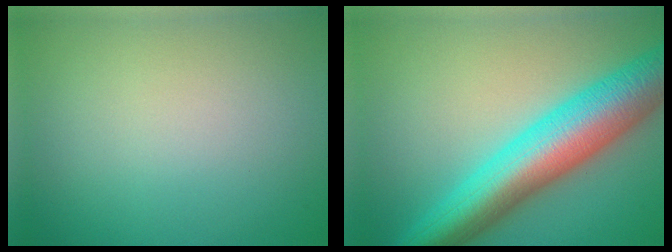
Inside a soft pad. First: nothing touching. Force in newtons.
{"total": 10.7, "press": 10.7, "slide": 0.2}